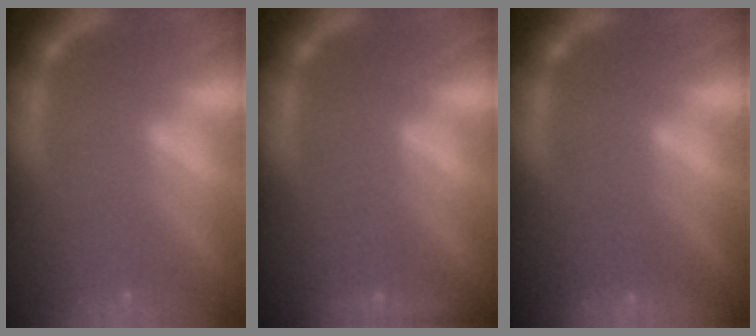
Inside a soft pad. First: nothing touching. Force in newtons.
{"total": 1.9}
{"total": 9.0}